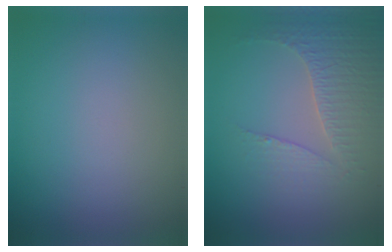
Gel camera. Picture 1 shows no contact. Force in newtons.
{"total": 4.2, "press": 3.0, "slide": 2.9}